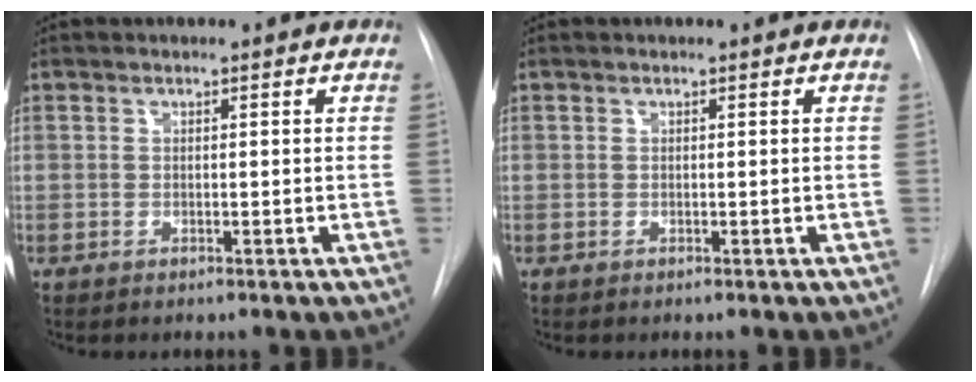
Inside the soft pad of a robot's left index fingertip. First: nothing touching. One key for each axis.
{"total": 0.0}